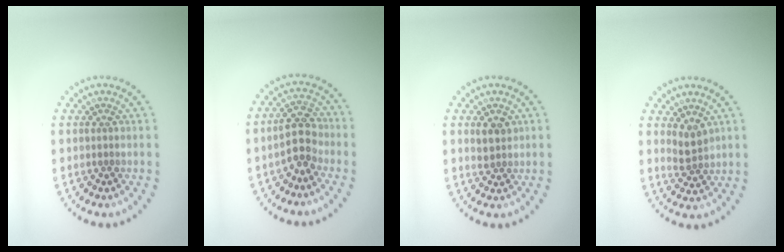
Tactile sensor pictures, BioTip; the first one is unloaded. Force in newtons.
{"total": 3.2, "press": 3.0, "slide": 1.1}
{"total": 1.7, "press": 1.6, "slide": 0.5}
{"total": 1.9, "press": 1.6, "slide": 1.0}